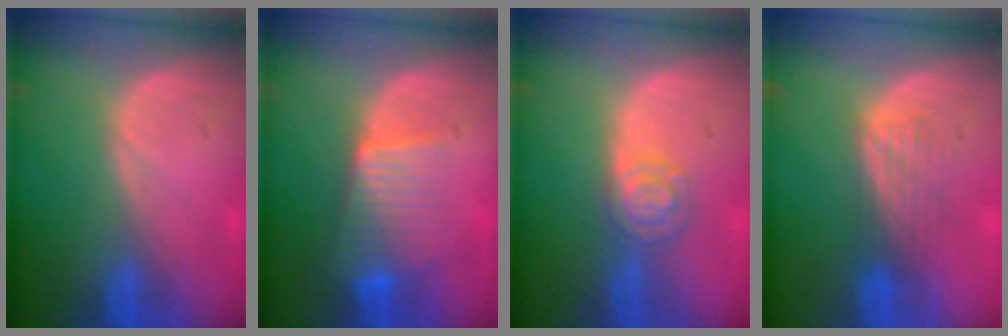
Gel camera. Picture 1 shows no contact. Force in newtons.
{"total": 6.5, "press": 6.1, "slide": 2.3}
{"total": 4.7, "press": 4.1, "slide": 2.3}
{"total": 4.3, "press": 3.6, "slide": 2.3}